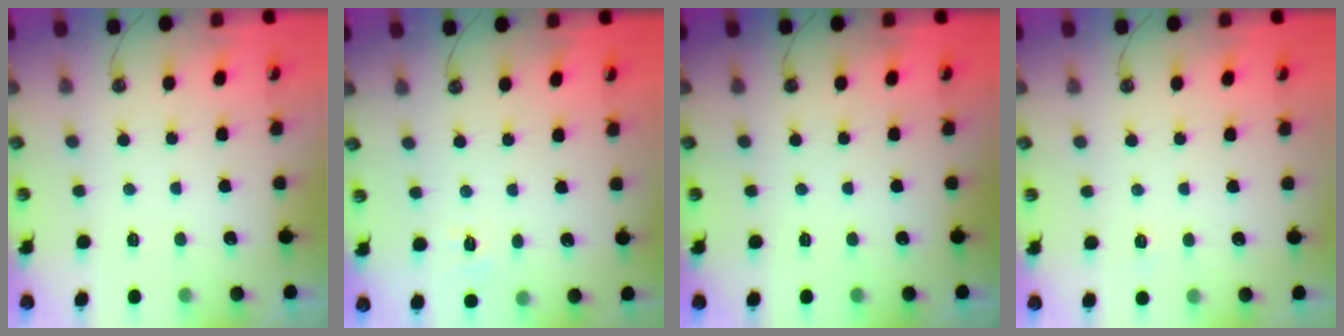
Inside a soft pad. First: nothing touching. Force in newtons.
{"total": 4.1, "press": 4.0, "slide": 0.6}
{"total": 0.0}
{"total": 3.5, "press": 3.5, "slide": 0.4}